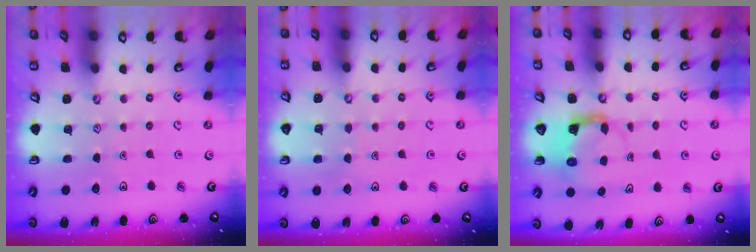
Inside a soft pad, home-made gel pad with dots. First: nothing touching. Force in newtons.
{"total": 3.2, "press": 3.2, "slide": 0.3}
{"total": 3.9, "press": 3.8, "slide": 0.7}